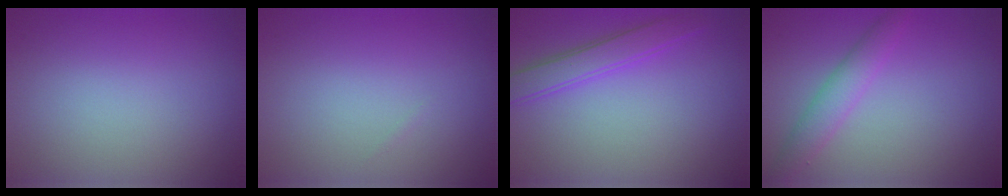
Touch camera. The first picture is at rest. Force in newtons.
{"total": 0.0}
{"total": 3.0, "press": 3.0, "slide": 0.0}
{"total": 2.8, "press": 2.8, "slide": 0.1}